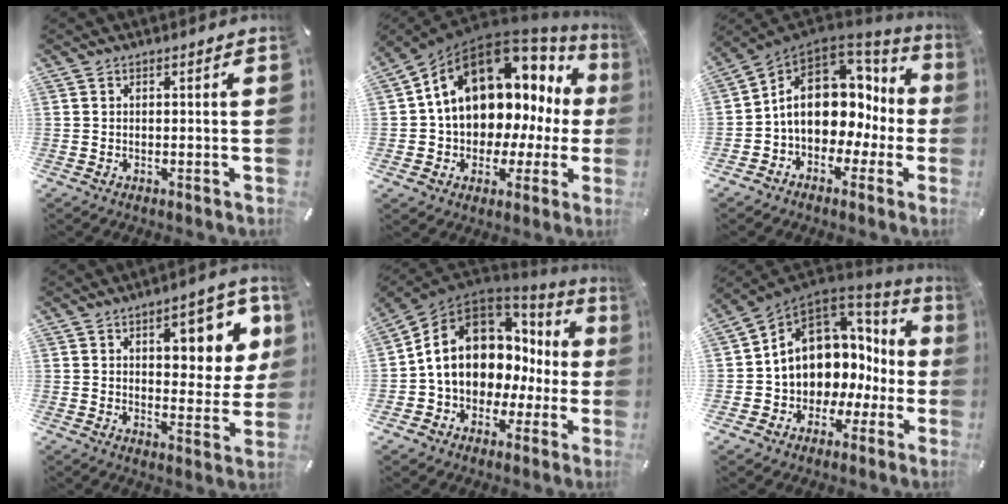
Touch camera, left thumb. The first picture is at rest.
{"total": 16.1, "force": [7.5, 11.2, 8.9], "torque": [-0.138, -0.070, 0.135]}
{"total": 14.4, "force": [1.6, 11.0, 9.3], "torque": [-0.156, -0.011, 0.030]}
{"total": 13.0, "force": [5.0, 6.4, 10.1], "torque": [-0.120, -0.016, 0.077]}
{"total": 14.2, "force": [2.7, 11.1, 8.5], "torque": [-0.159, -0.026, 0.044]}
{"total": 11.9, "force": [3.1, 10.3, 5.2], "torque": [-0.094, -0.037, 0.067]}